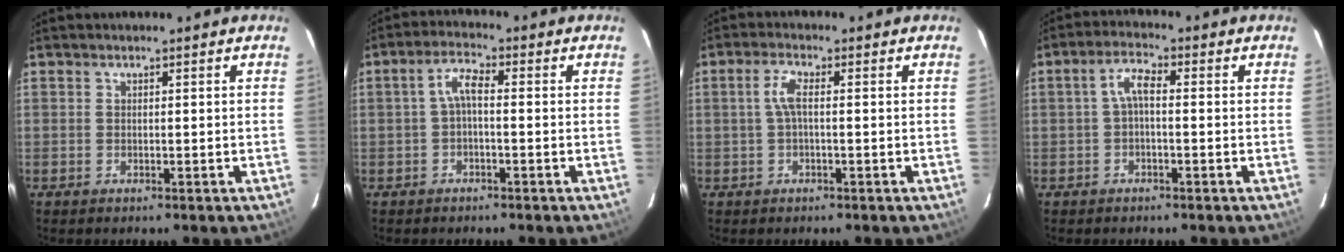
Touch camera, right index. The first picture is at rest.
{"total": 3.4, "force": [-0.6, 1.1, 3.2], "torque": [-0.068, 0.013, -0.014]}
{"total": 3.1, "force": [0.0, 0.7, 3.0], "torque": [-0.064, 0.005, 0.001]}
{"total": 3.4, "force": [-0.4, 1.3, 3.2], "torque": [-0.067, 0.014, -0.009]}